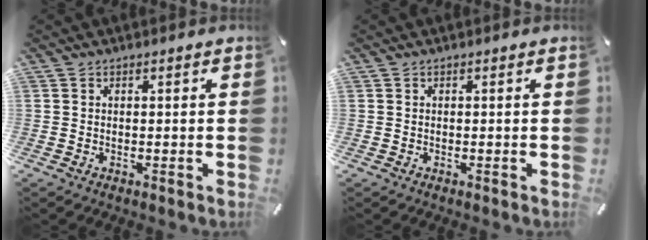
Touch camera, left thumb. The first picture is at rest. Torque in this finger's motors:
{"motor_torque": [-0.42, -0.20, 0.04, 0.08, 0.05]}